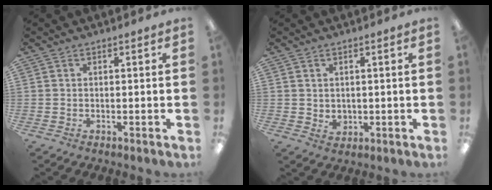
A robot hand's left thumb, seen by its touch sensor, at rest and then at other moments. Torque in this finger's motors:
{"motor_torque": [-0.24, 0.25, 0.13, -0.21, 0.01]}